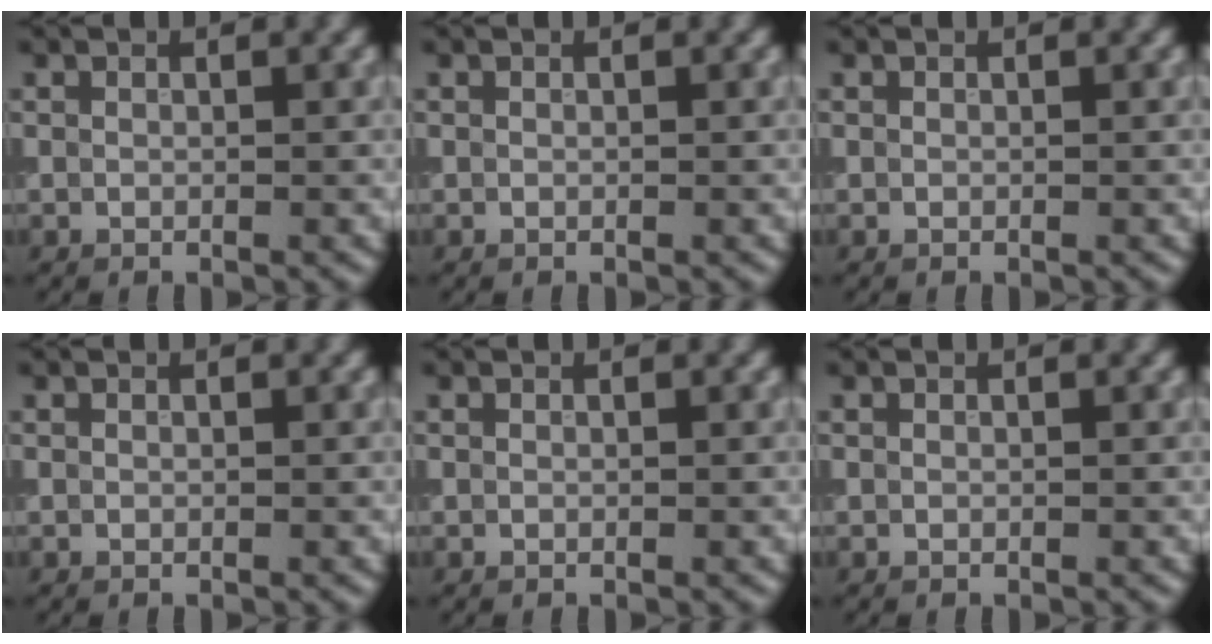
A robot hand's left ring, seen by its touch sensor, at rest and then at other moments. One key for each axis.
{"total": 0.0}
{"total": 0.0}
{"total": 0.0}
{"total": 0.0}
{"total": 0.0}